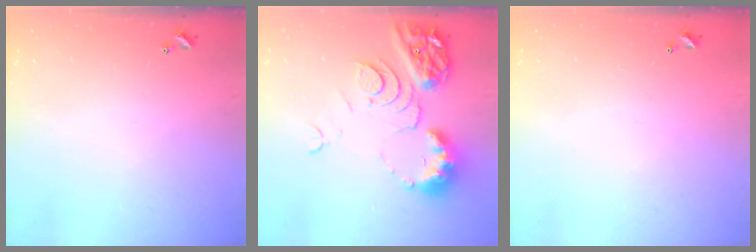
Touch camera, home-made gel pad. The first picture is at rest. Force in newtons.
{"total": 11.1, "press": 11.0, "slide": 1.3}
{"total": 2.8, "press": 2.8, "slide": 0.1}